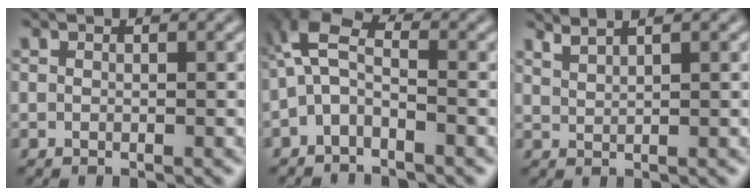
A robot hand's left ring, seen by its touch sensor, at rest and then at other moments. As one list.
[{"total": 3.8, "force": [-1.2, 2.0, 3.1], "torque": [-0.067, 0.016, -0.037]}, {"total": 2.2, "force": [2.0, 0.5, 0.9], "torque": [-0.003, 0.002, 0.031]}]